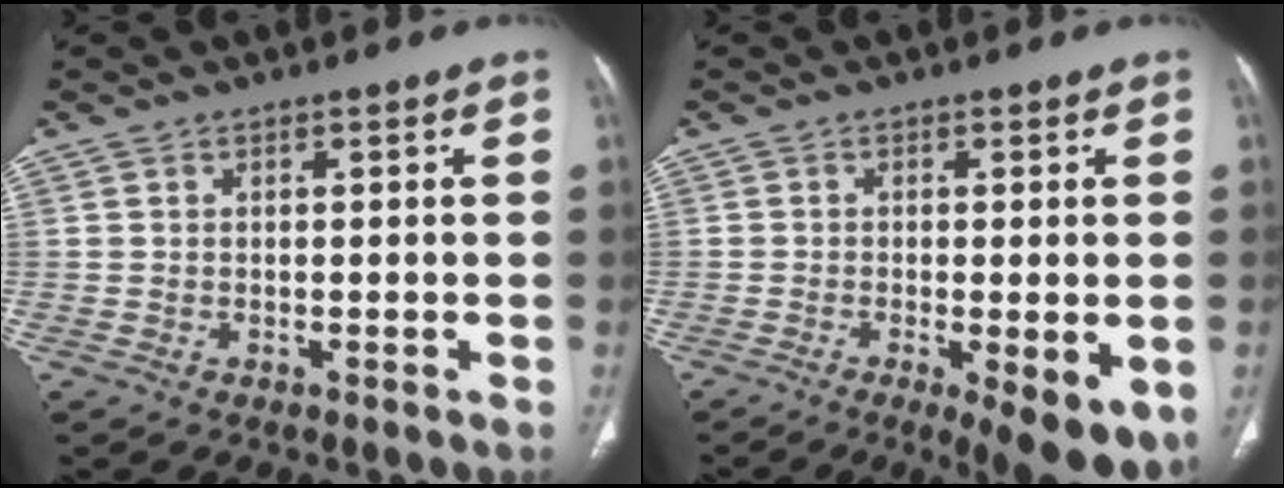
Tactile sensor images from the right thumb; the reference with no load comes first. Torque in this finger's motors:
{"motor_torque": [0.46, 1.12, 0.09, -0.27, 0.08]}